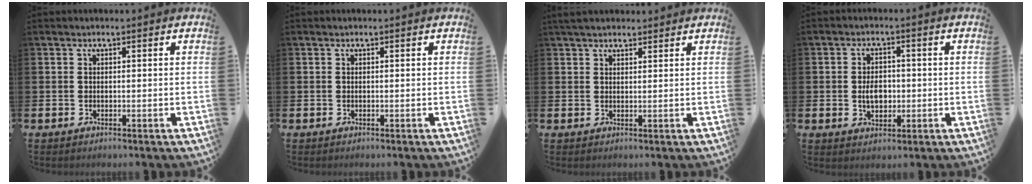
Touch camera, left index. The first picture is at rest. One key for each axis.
{"total": 0.0}
{"total": 2.7, "fx": 2.4, "fy": 1.0, "fz": 0.8, "tx": -0.006, "ty": -0.004, "tz": 0.042}
{"total": 3.8, "fx": -0.2, "fy": 2.6, "fz": 2.7, "tx": -0.031, "ty": -0.001, "tz": -0.011}